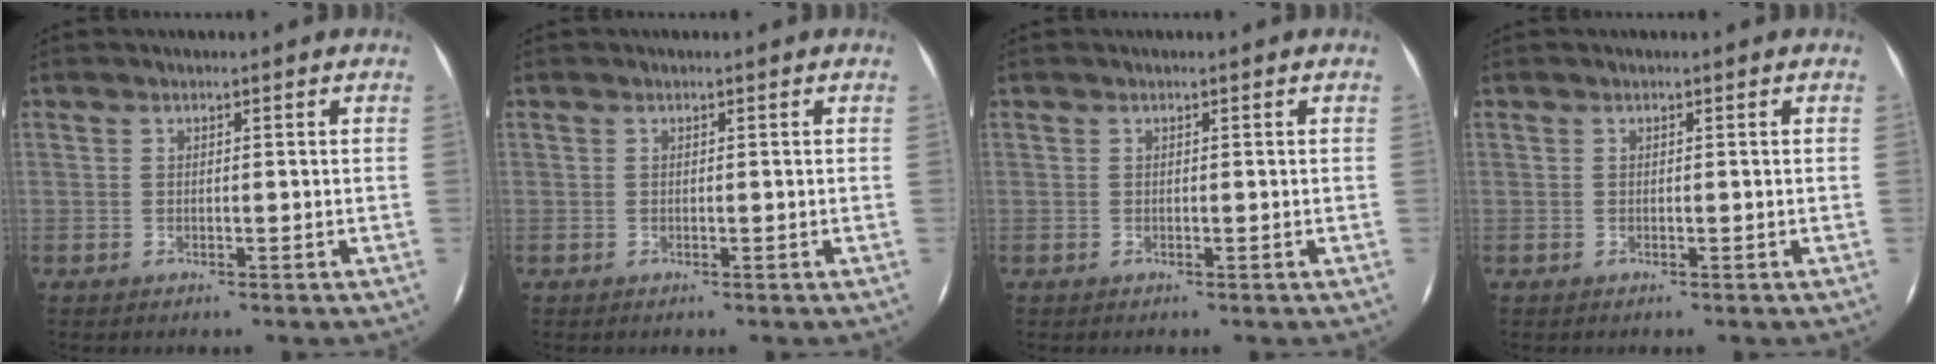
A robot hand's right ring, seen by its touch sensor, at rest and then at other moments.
{"total": 0.0}
{"total": 0.0}
{"total": 0.0}